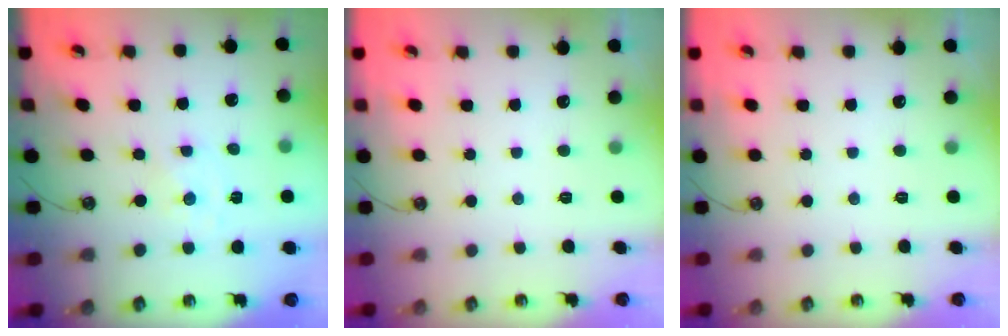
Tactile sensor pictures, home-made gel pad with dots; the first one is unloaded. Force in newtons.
{"total": 0.0}
{"total": 0.0}